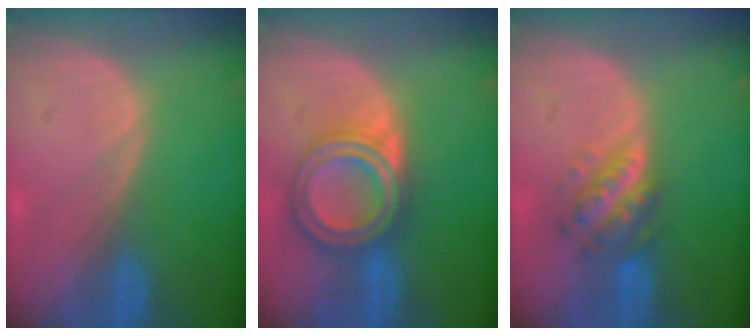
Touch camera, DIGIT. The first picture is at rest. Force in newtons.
{"total": 7.7, "press": 7.6, "slide": 0.5}
{"total": 5.8, "press": 5.3, "slide": 2.5}